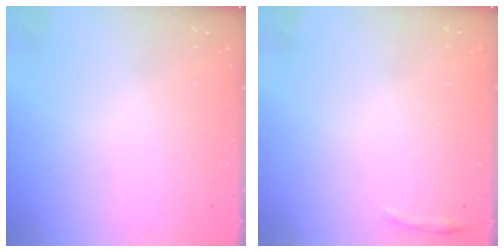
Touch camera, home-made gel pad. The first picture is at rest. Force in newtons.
{"total": 4.0, "press": 3.7, "slide": 1.6}